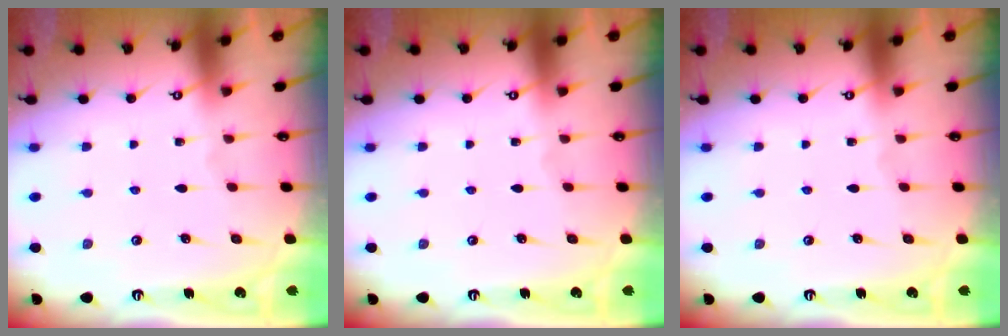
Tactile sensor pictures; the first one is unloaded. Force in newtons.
{"total": 0.0}
{"total": 0.0}